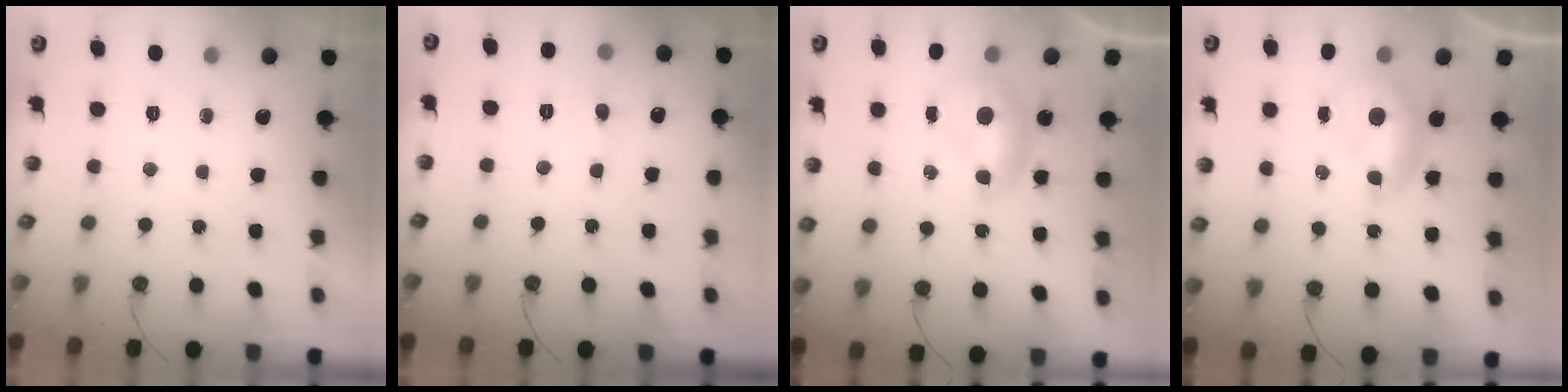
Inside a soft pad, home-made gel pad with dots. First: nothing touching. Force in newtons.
{"total": 1.6, "press": 1.5, "slide": 0.5}
{"total": 0.0}
{"total": 0.0}